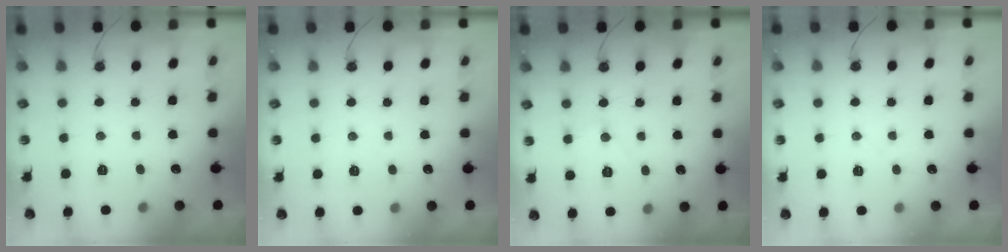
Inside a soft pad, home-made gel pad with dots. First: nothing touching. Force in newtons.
{"total": 3.3, "press": 3.3, "slide": 0.5}
{"total": 6.6, "press": 6.6, "slide": 0.3}
{"total": 6.5, "press": 6.5, "slide": 0.9}